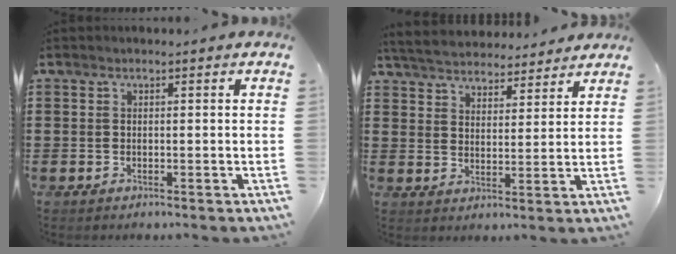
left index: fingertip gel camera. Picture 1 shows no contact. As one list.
[{"total": 4.8, "force": [4.7, 0.9, 0.5], "torque": [-0.034, -0.022, 0.082]}]